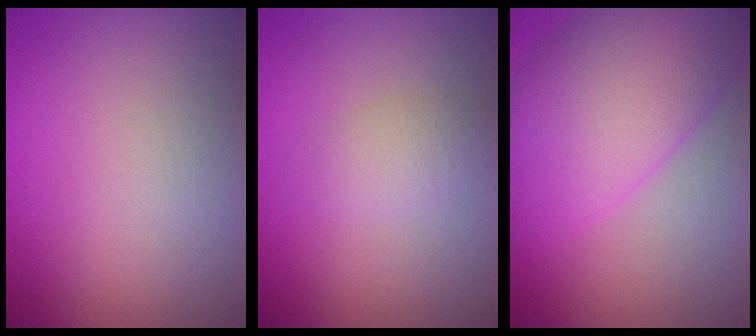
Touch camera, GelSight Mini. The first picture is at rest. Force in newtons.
{"total": 2.3, "press": 2.3, "slide": 0.0}
{"total": 10.1, "press": 10.1, "slide": 0.3}